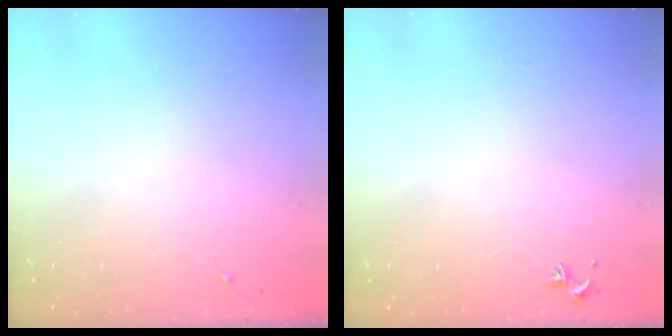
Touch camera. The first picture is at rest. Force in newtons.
{"total": 0.7, "press": 0.6, "slide": 0.5}